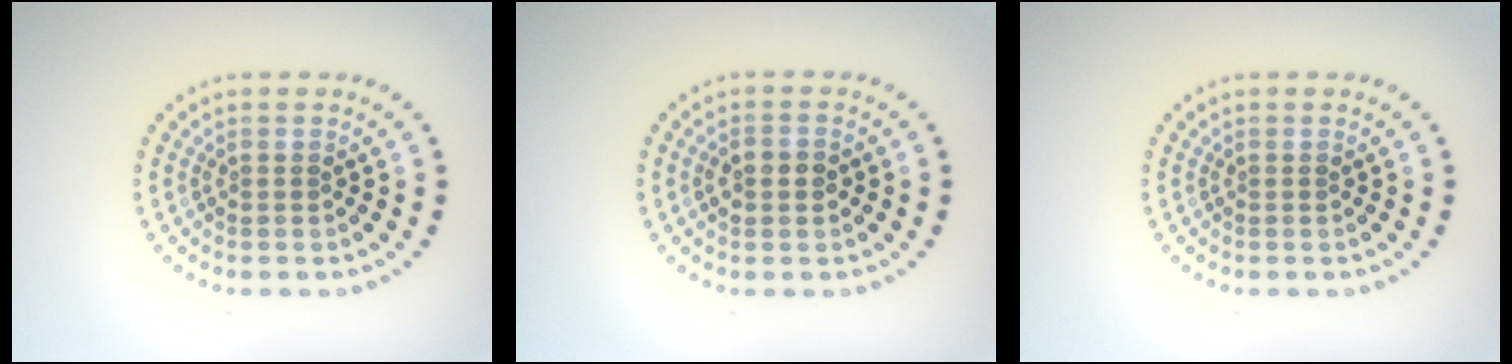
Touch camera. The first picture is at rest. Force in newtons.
{"total": 2.3, "press": 2.3, "slide": 0.2}
{"total": 0.0}